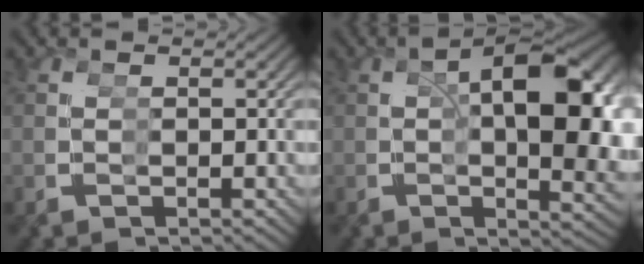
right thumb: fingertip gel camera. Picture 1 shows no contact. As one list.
[{"total": 10.9, "force": [1.0, 3.6, 10.2], "torque": [-0.122, 0.011, 0.017]}]